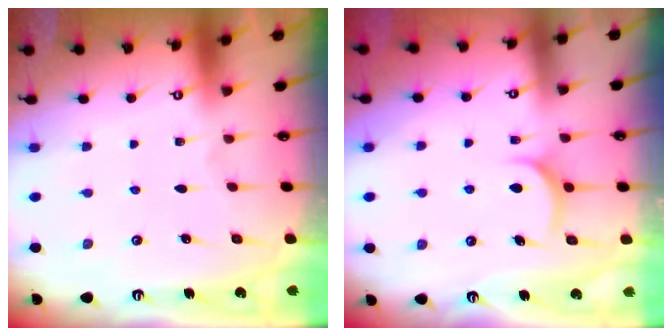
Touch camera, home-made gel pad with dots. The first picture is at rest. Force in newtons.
{"total": 6.1, "press": 6.1, "slide": 0.2}